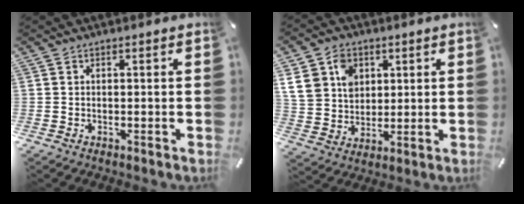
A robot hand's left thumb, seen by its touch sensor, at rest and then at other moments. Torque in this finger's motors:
{"motor_torque": [2.45, 2.16, 1.12, -1.25, 0.61]}